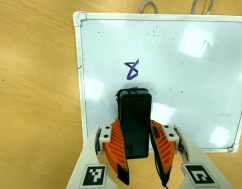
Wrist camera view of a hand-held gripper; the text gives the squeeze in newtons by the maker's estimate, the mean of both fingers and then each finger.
{"total": 6.9, "left": 5.7, "right": 8.2}